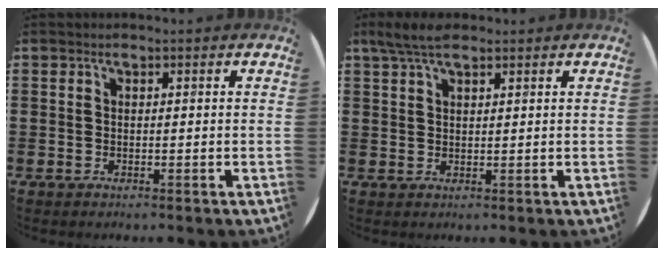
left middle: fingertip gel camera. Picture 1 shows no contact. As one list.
[{"total": 3.4, "force": [2.5, 1.2, 2.1], "torque": [-0.045, 0.006, 0.045]}]